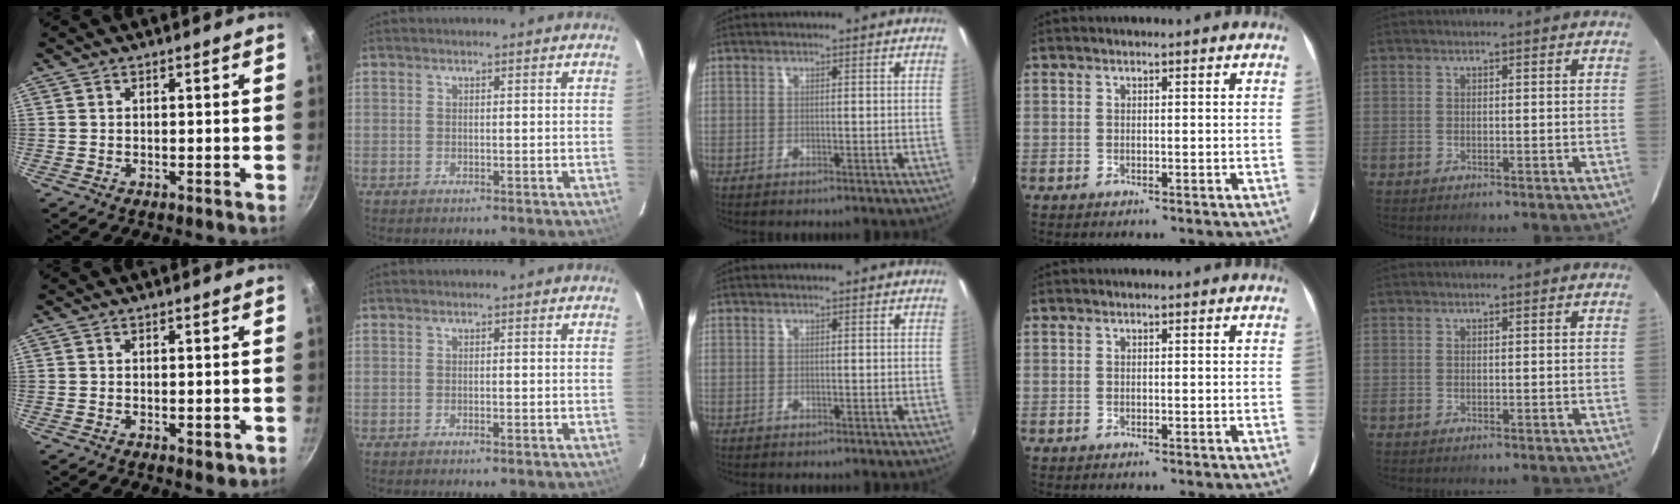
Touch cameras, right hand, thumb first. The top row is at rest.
{"thumb": {"total": 2.6, "force": [-0.9, 1.2, 2.1], "torque": [-0.030, -0.004, -0.012]}, "index": {"total": 1.0, "force": [-0.9, 0.2, 0.5], "torque": [-0.011, 0.000, -0.015]}}